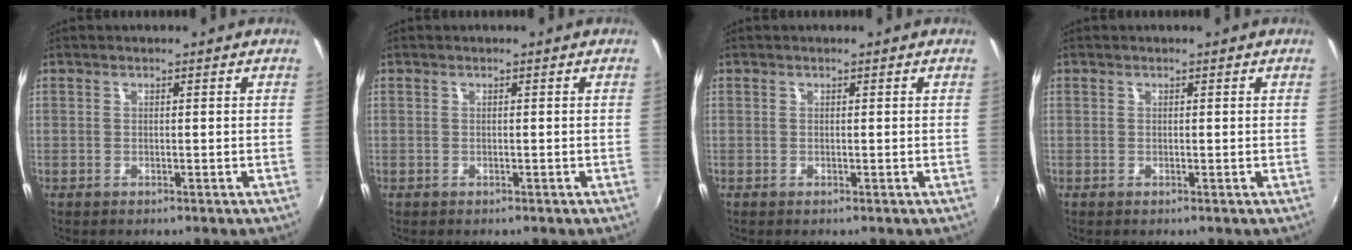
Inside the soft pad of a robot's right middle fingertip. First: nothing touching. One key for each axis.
{"total": 0.0}
{"total": 0.0}
{"total": 0.0}